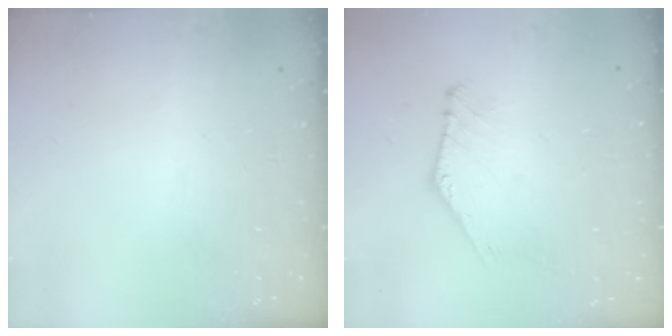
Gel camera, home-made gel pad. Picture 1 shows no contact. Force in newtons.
{"total": 2.1, "press": 2.1, "slide": 0.1}